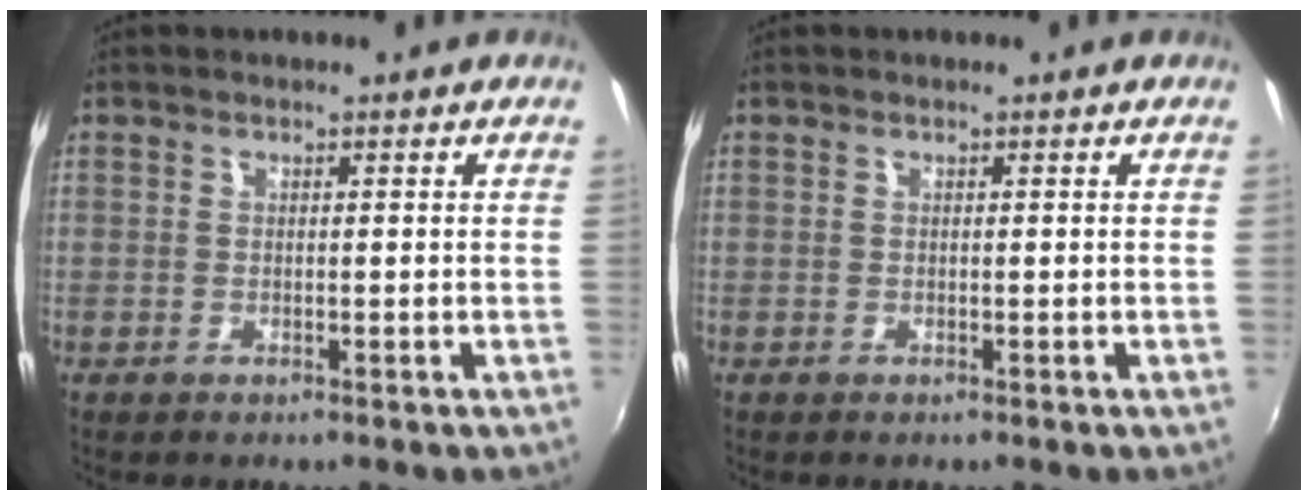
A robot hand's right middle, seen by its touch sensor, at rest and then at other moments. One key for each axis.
{"total": 0.0}